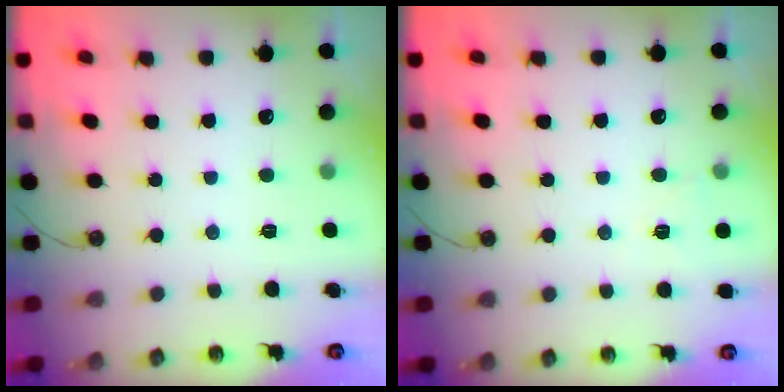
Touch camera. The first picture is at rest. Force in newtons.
{"total": 5.9, "press": 2.3, "slide": 5.4}